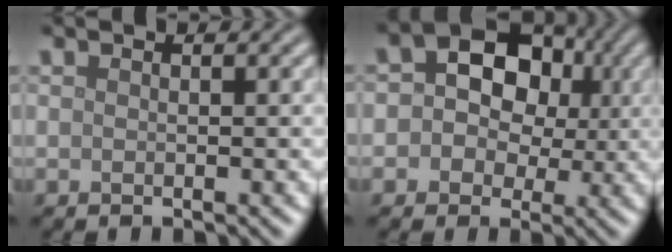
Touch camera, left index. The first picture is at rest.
{"total": 10.3, "force": [2.2, 8.4, 5.4], "torque": [-0.044, 0.044, 0.001]}